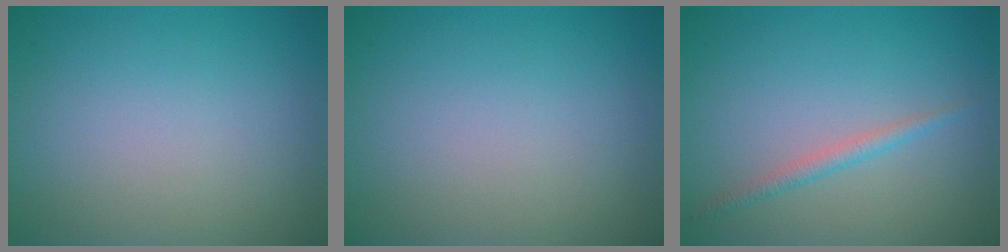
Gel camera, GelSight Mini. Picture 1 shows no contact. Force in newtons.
{"total": 0.0}
{"total": 1.3, "press": 1.3, "slide": 0.0}